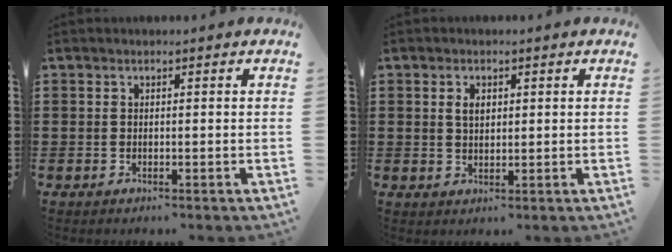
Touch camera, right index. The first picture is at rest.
{"total": 2.1, "force": [0.7, 1.2, 1.6], "torque": [-0.034, 0.006, 0.013]}